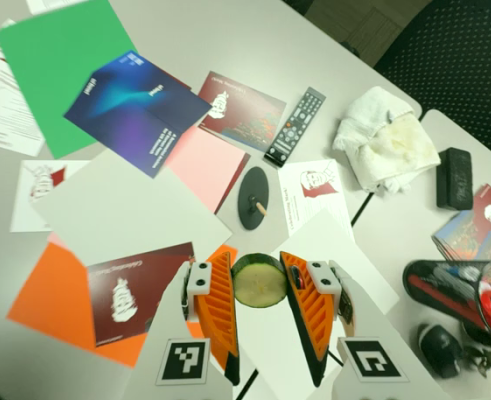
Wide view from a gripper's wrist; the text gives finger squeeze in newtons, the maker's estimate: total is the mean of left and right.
{"total": 8.7, "left": 8.6, "right": 8.8}